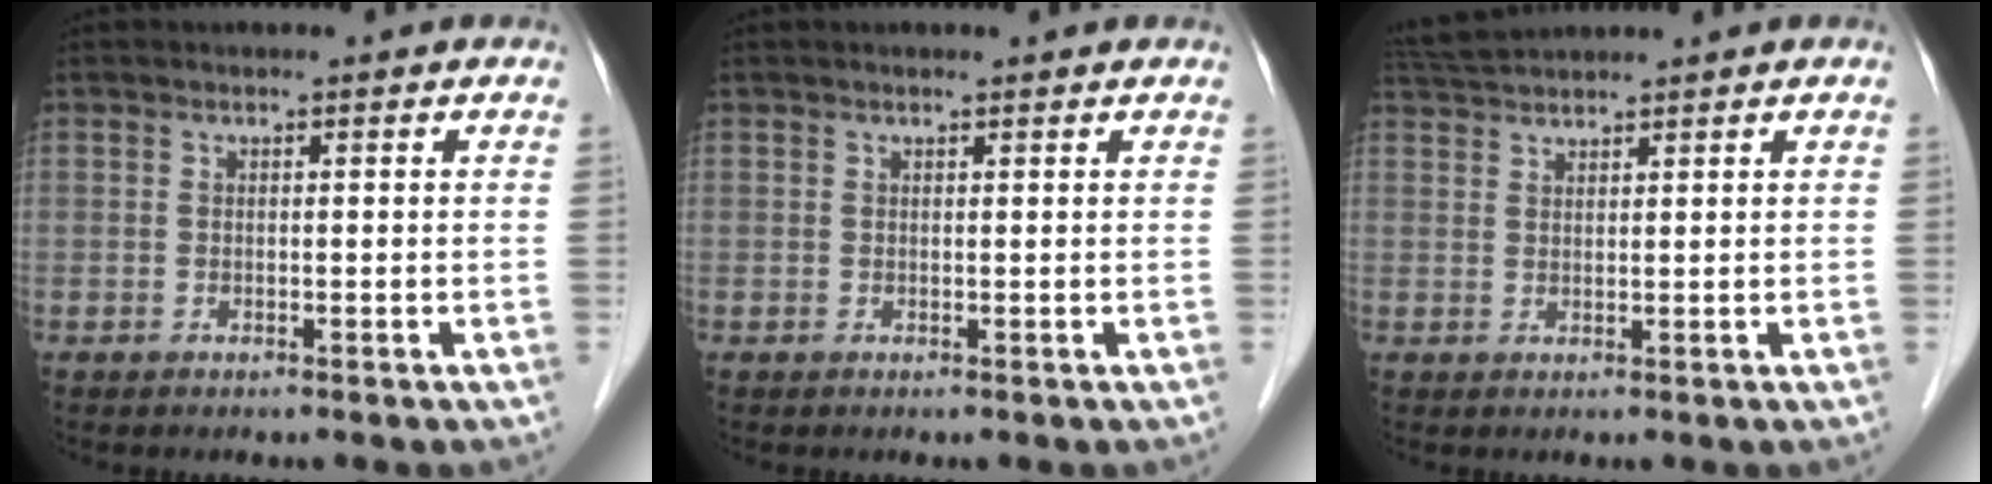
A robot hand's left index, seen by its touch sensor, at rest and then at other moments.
{"total": 1.3, "force": [1.3, 0.1, 0.4], "torque": [-0.011, 0.011, 0.017]}
{"total": 4.4, "force": [4.3, -0.2, 1.0], "torque": [-0.023, 0.029, 0.085]}